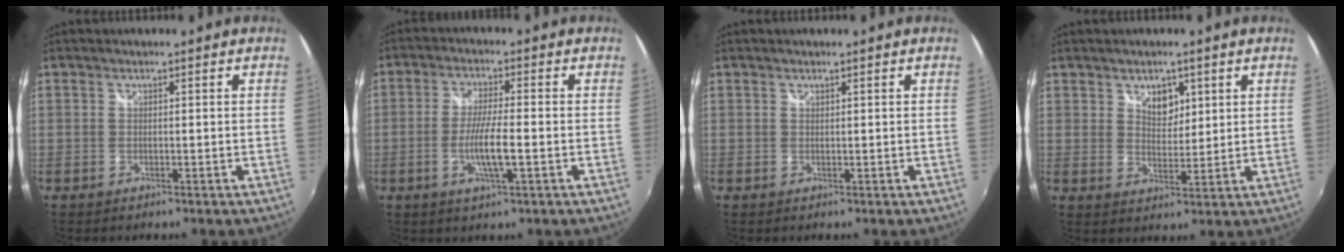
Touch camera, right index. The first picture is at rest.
{"total": 6.8, "force": [-1.9, 0.7, 6.5], "torque": [-0.126, -0.008, -0.035]}
{"total": 0.0}
{"total": 4.7, "force": [2.5, 3.1, 2.5], "torque": [-0.031, 0.001, 0.043]}